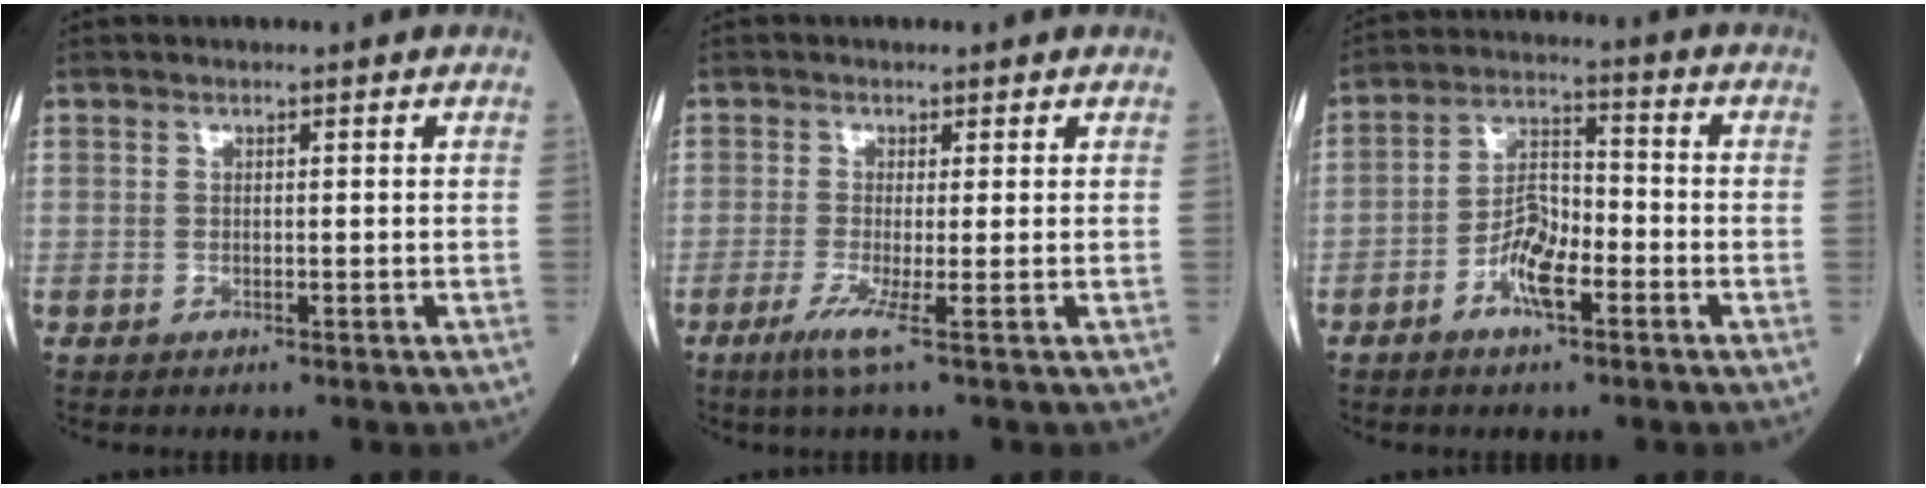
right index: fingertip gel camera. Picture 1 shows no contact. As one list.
[{"total": 3.3, "force": [-1.6, -0.9, 2.8], "torque": [-0.066, -0.015, -0.034]}, {"total": 7.1, "force": [-3.3, 2.4, 5.8], "torque": [-0.112, 0.012, -0.064]}]